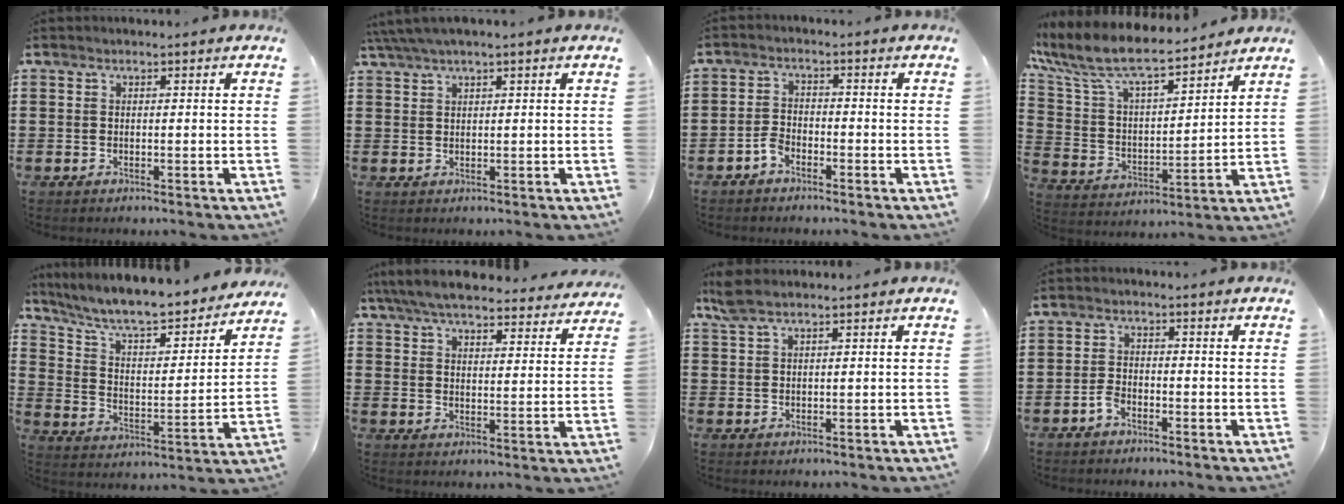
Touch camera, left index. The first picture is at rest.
{"total": 2.6, "force": [1.7, 0.1, 2.0], "torque": [-0.040, 0.002, 0.032]}
{"total": 2.5, "force": [-2.0, 1.2, 1.0], "torque": [-0.030, 0.004, -0.044]}
{"total": 8.8, "force": [7.6, 2.0, 4.1], "torque": [-0.113, -0.046, 0.129]}
{"total": 7.2, "force": [6.6, 0.6, 2.9], "torque": [-0.087, -0.054, 0.107]}
{"total": 6.8, "force": [6.3, 0.6, 2.3], "torque": [-0.070, -0.030, 0.113]}
{"total": 3.1, "force": [2.1, 0.8, 2.2], "torque": [-0.047, 0.003, 0.038]}
{"total": 2.1, "force": [-1.6, 1.0, 1.1], "torque": [-0.030, 0.000, -0.033]}